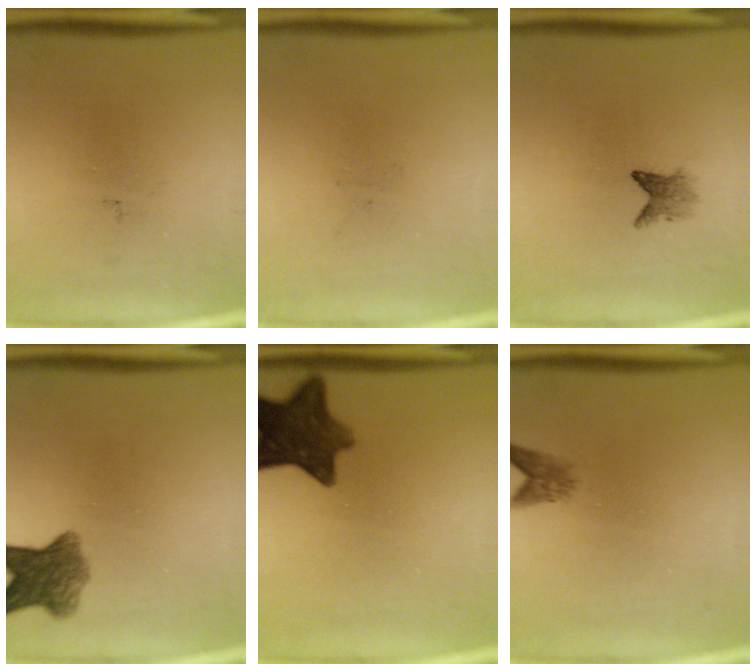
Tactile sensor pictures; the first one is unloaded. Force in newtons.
{"total": 0.0}
{"total": 2.2}
{"total": 6.7}
{"total": 10.7}
{"total": 2.0}